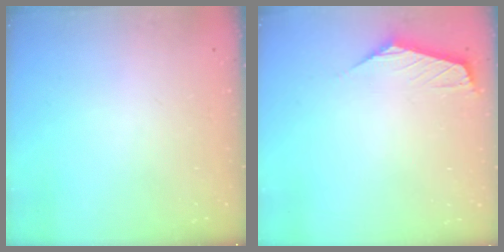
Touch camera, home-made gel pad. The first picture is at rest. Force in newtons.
{"total": 0.9, "press": 0.9, "slide": 0.2}